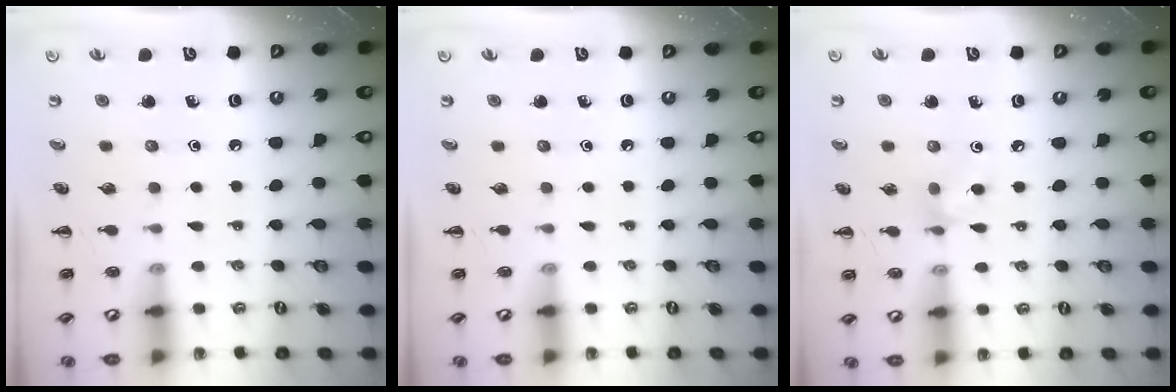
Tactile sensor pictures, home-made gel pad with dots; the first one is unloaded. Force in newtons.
{"total": 0.0}
{"total": 5.9, "press": 5.8, "slide": 1.2}